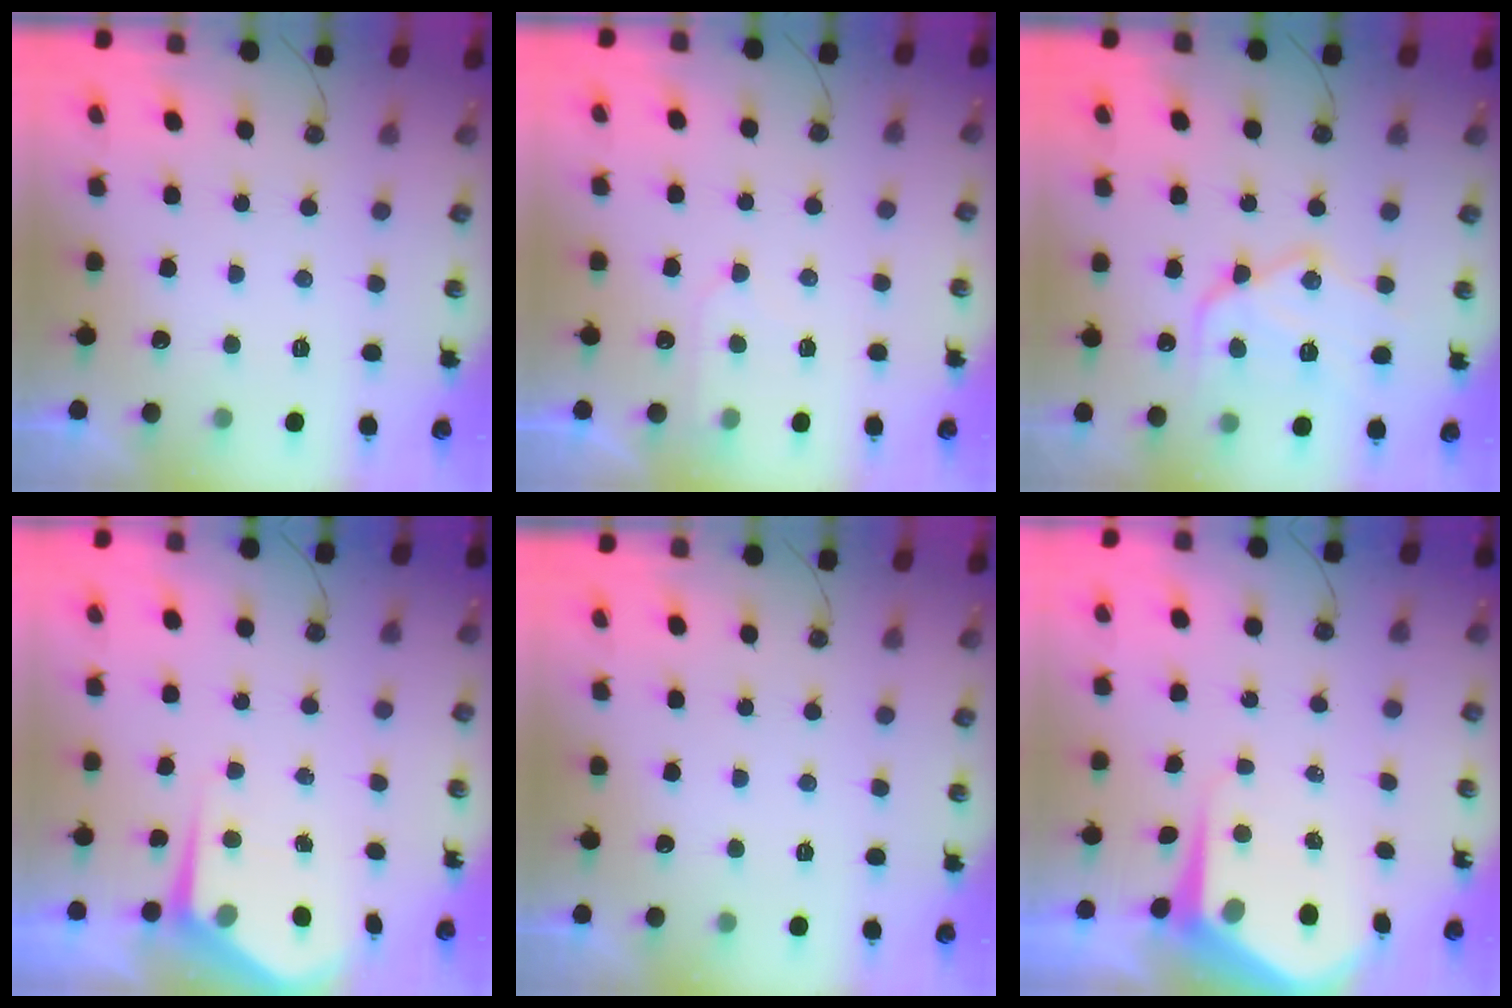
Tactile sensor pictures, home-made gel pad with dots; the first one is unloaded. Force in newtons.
{"total": 5.0, "press": 5.0, "slide": 0.5}
{"total": 14.8, "press": 14.8, "slide": 0.7}
{"total": 4.9, "press": 4.8, "slide": 0.7}
{"total": 0.0}
{"total": 7.6, "press": 7.6, "slide": 0.8}